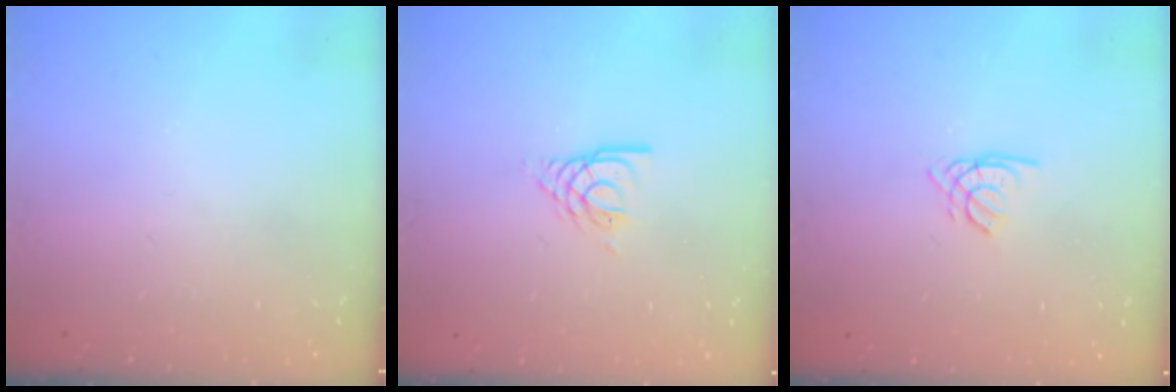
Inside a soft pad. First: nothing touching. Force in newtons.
{"total": 3.3, "press": 3.2, "slide": 0.4}
{"total": 1.7, "press": 1.7, "slide": 0.4}